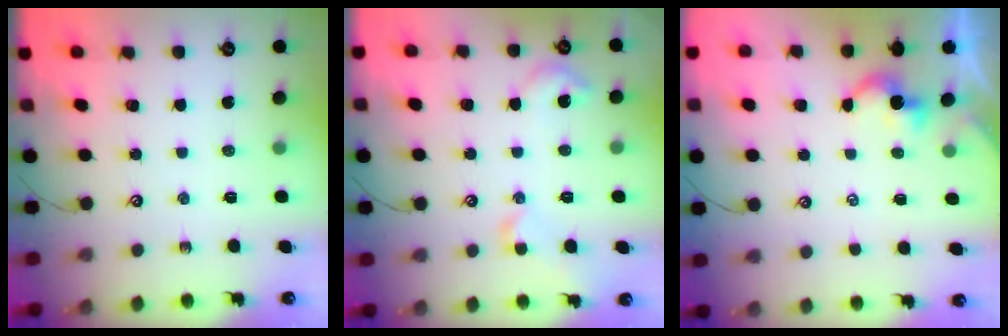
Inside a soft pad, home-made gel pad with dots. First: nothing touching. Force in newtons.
{"total": 5.0, "press": 5.0, "slide": 0.8}
{"total": 3.6, "press": 3.6, "slide": 0.1}